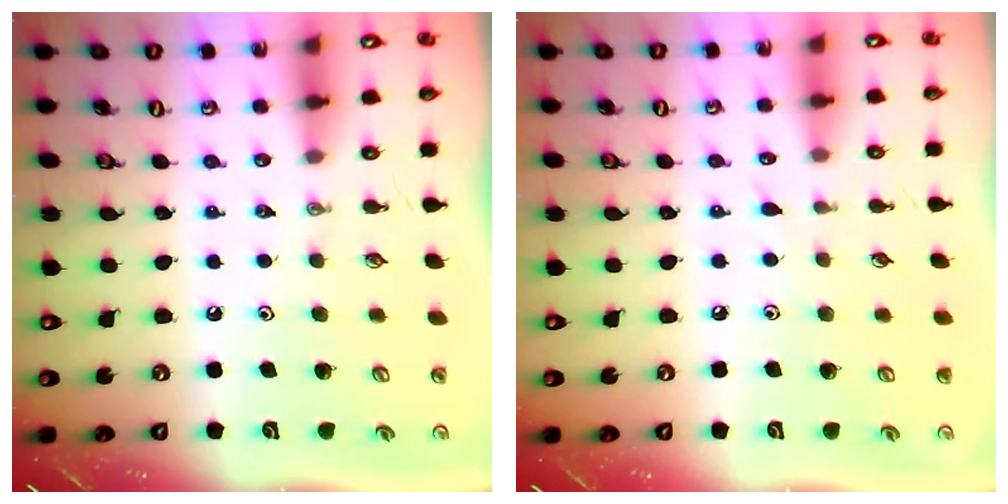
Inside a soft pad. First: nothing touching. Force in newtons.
{"total": 2.9, "press": 2.9, "slide": 0.4}